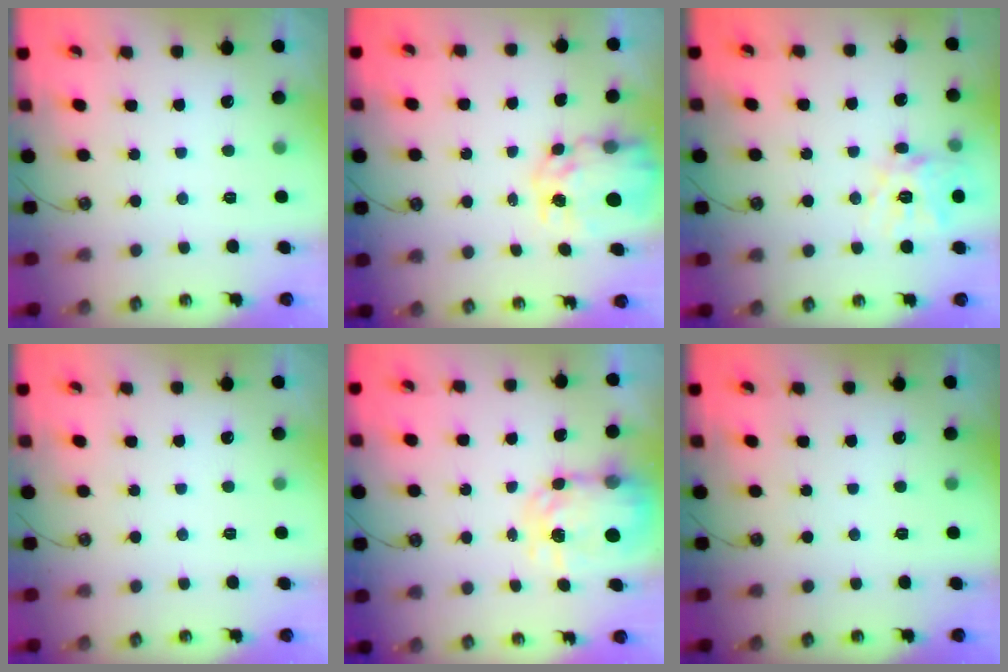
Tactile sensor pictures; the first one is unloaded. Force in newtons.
{"total": 8.4, "press": 8.4, "slide": 0.6}
{"total": 13.5, "press": 13.4, "slide": 1.5}
{"total": 0.0}
{"total": 6.2, "press": 6.1, "slide": 0.5}
{"total": 0.0}